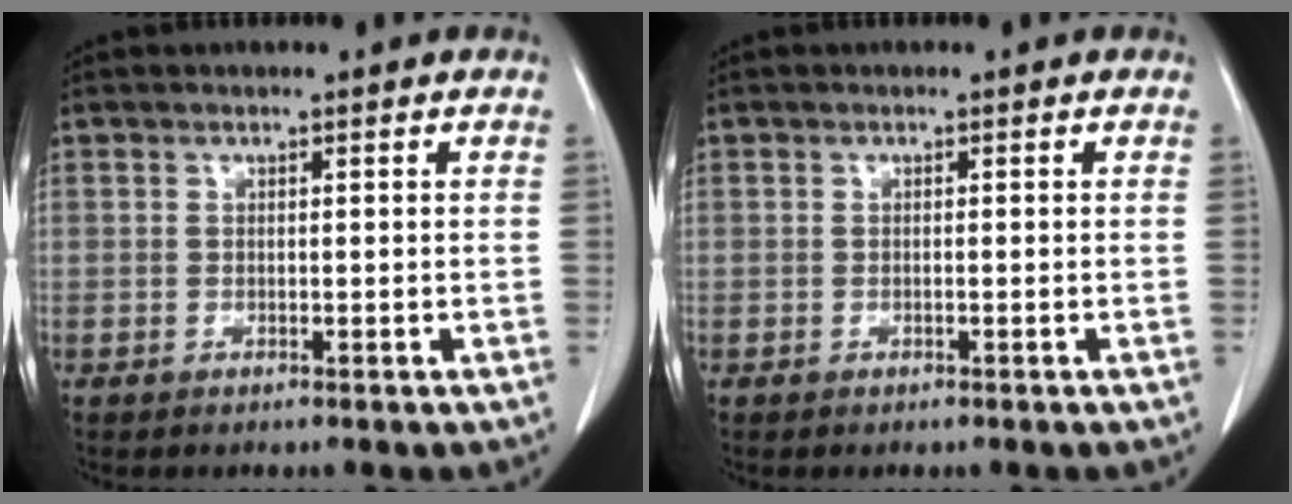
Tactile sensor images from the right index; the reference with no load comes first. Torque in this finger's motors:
{"motor_torque": [-0.03, 0.00, 0.01, 0.00]}